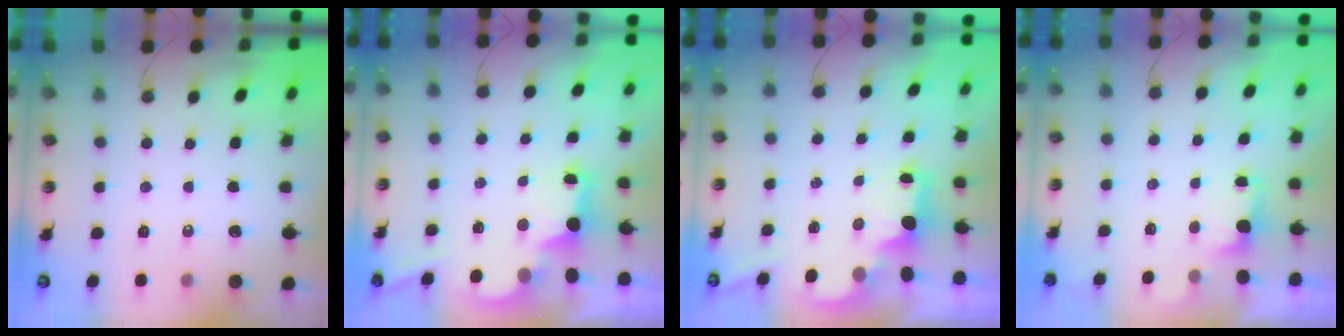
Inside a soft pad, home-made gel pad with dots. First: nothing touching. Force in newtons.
{"total": 2.9, "press": 2.7, "slide": 0.9}
{"total": 2.1, "press": 2.0, "slide": 0.7}
{"total": 1.6, "press": 1.4, "slide": 0.8}